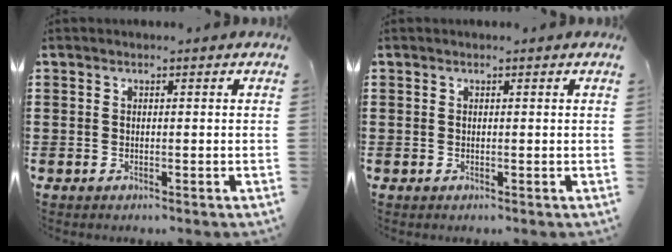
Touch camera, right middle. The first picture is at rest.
{"total": 0.0}